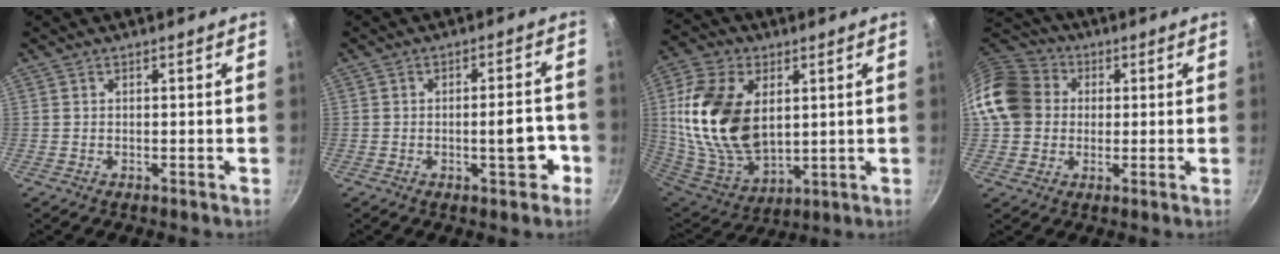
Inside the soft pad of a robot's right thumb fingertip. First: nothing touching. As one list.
[{"total": 6.5, "force": [-2.3, 2.4, 5.5], "torque": [-0.049, 0.026, -0.029]}, {"total": 21.5, "force": [4.1, 13.5, 16.2], "torque": [-0.299, -0.022, 0.088]}, {"total": 13.4, "force": [1.8, 11.7, 6.5], "torque": [-0.102, 0.024, 0.020]}]